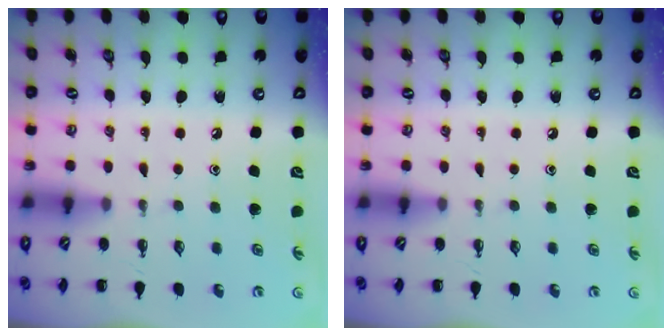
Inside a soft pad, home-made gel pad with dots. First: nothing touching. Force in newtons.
{"total": 0.0}